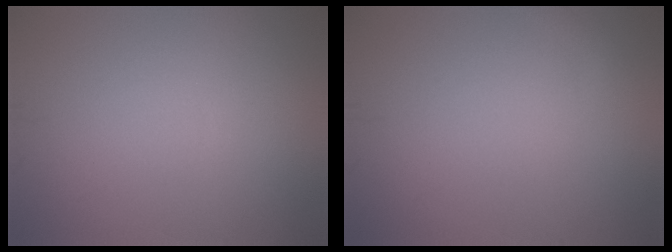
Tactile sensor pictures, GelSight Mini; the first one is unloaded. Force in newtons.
{"total": 0.6, "press": 0.6, "slide": 0.2}